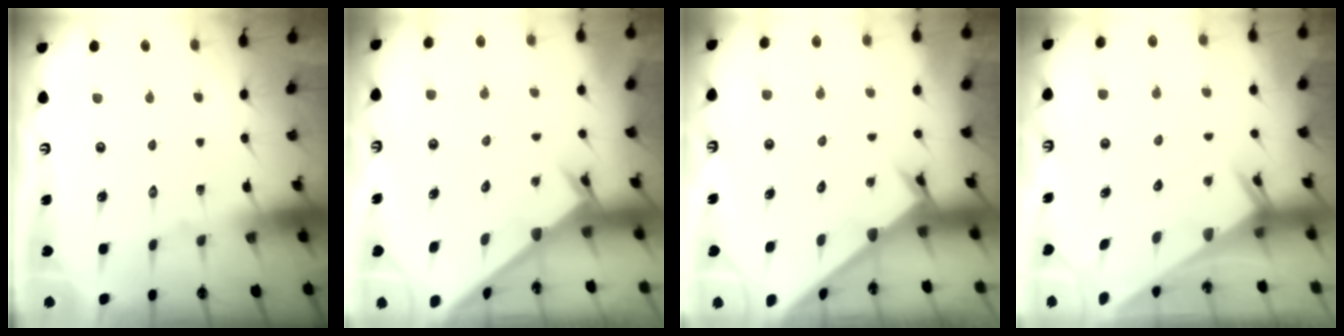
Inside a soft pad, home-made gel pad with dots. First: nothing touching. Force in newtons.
{"total": 2.4, "press": 2.4, "slide": 0.2}
{"total": 2.8, "press": 2.8, "slide": 0.3}
{"total": 2.4, "press": 2.4, "slide": 0.1}